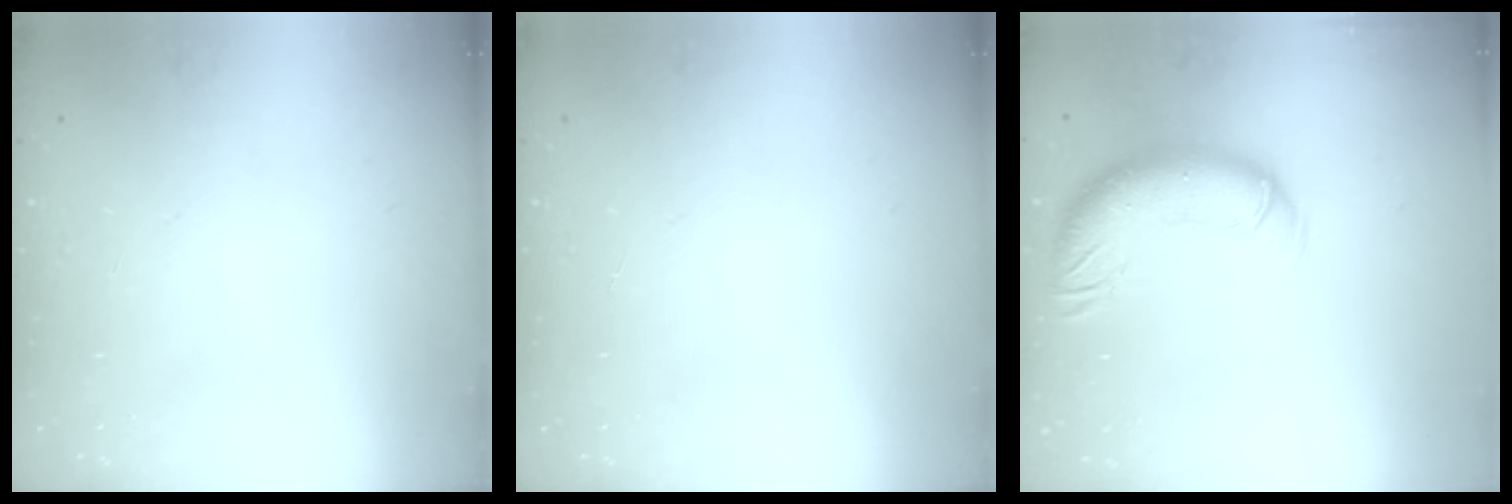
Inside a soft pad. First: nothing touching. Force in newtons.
{"total": 0.0}
{"total": 13.0, "press": 12.6, "slide": 3.4}